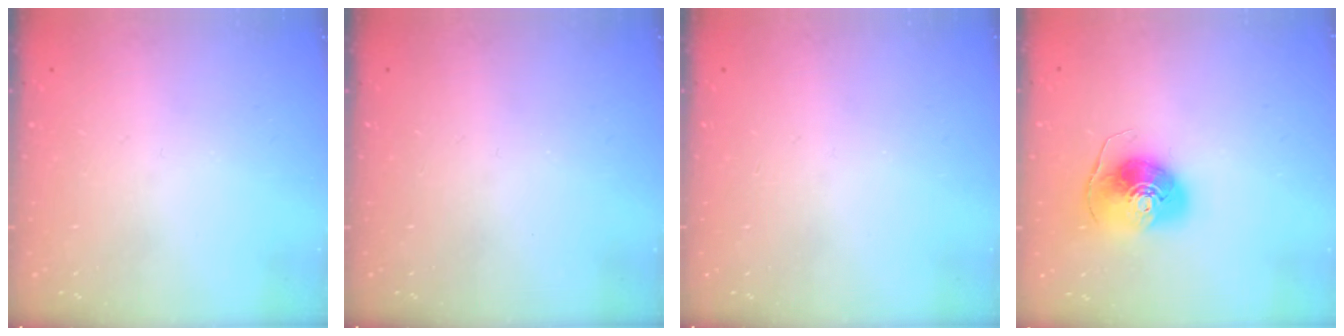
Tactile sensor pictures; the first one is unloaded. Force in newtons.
{"total": 0.0}
{"total": 0.0}
{"total": 9.9, "press": 9.8, "slide": 1.1}